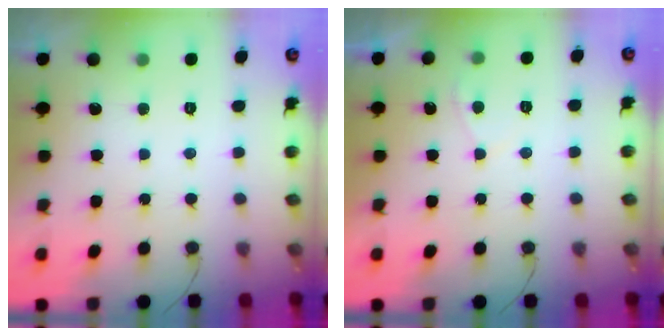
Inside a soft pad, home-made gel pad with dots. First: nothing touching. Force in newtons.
{"total": 1.2, "press": 1.0, "slide": 0.6}